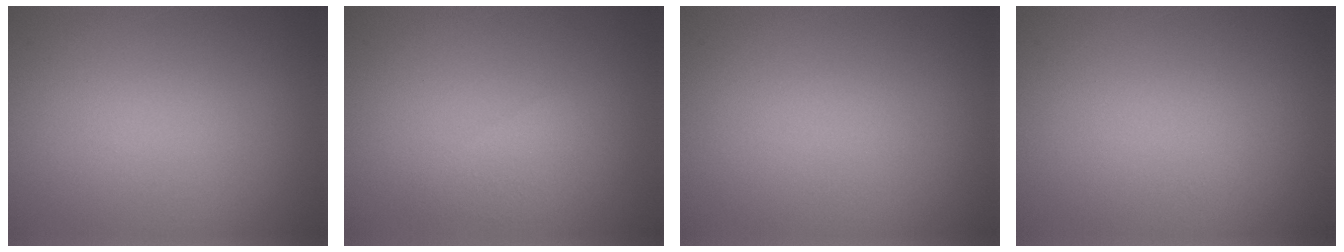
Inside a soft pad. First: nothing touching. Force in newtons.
{"total": 1.7, "press": 1.7, "slide": 0.1}
{"total": 0.0}
{"total": 0.0}